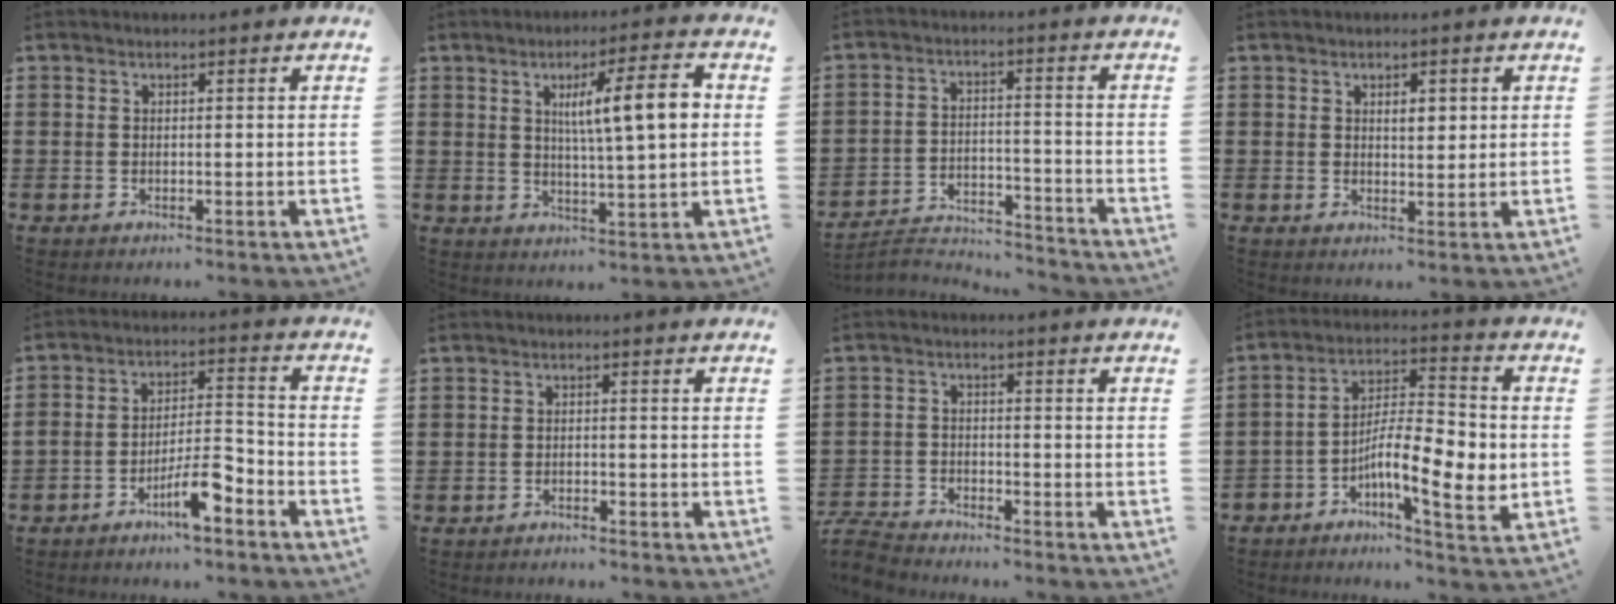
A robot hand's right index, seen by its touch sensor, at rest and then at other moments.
{"total": 9.5, "force": [2.2, 1.5, 9.2], "torque": [-0.159, -0.002, 0.029]}
{"total": 4.6, "force": [-4.4, 1.1, 0.9], "torque": [-0.024, 0.007, -0.091]}
{"total": 2.5, "force": [0.9, 1.2, 1.9], "torque": [-0.024, 0.001, 0.011]}
{"total": 7.6, "force": [-5.1, 1.9, 5.3], "torque": [-0.096, 0.010, -0.092]}
{"total": 1.3, "force": [-1.3, 0.1, 0.0], "torque": [-0.005, 0.003, -0.028]}
{"total": 4.1, "force": [-4.1, 0.6, 0.5], "torque": [-0.025, -0.002, -0.088]}
{"total": 10.6, "force": [-3.1, 2.9, 9.7], "torque": [-0.180, -0.002, -0.055]}